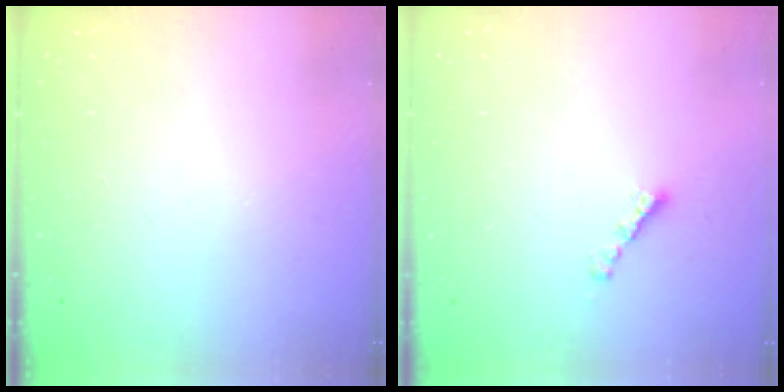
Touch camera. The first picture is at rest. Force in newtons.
{"total": 2.3, "press": 2.3, "slide": 0.2}